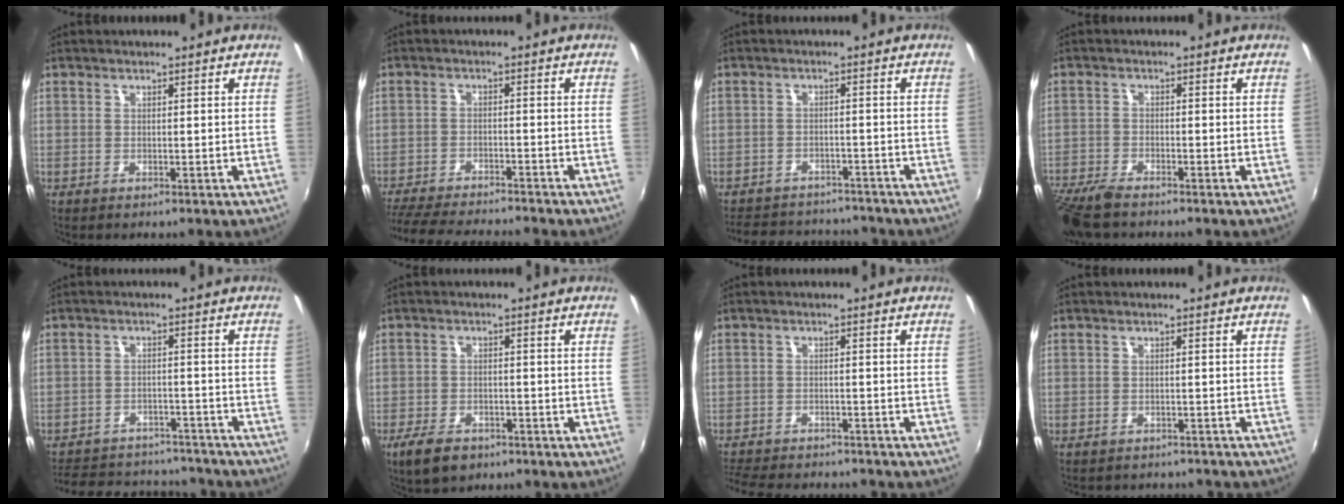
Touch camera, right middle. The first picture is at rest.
{"total": 13.3, "force": [-12.0, 1.3, 5.5], "torque": [-0.126, -0.023, -0.193]}
{"total": 14.0, "force": [-12.1, 5.4, 4.3], "torque": [-0.106, 0.023, -0.165]}
{"total": 8.2, "force": [-6.9, 1.8, 4.1], "torque": [-0.110, -0.031, -0.131]}
{"total": 20.5, "force": [-17.5, 8.0, 7.2], "torque": [-0.166, 0.023, -0.223]}
{"total": 7.2, "force": [-5.0, 3.8, 3.6], "torque": [-0.097, -0.011, -0.086]}
{"total": 12.5, "force": [-11.1, 3.5, 4.5], "torque": [-0.115, -0.016, -0.170]}
{"total": 7.8, "force": [-6.9, 2.4, 2.5], "torque": [-0.057, -0.017, -0.091]}